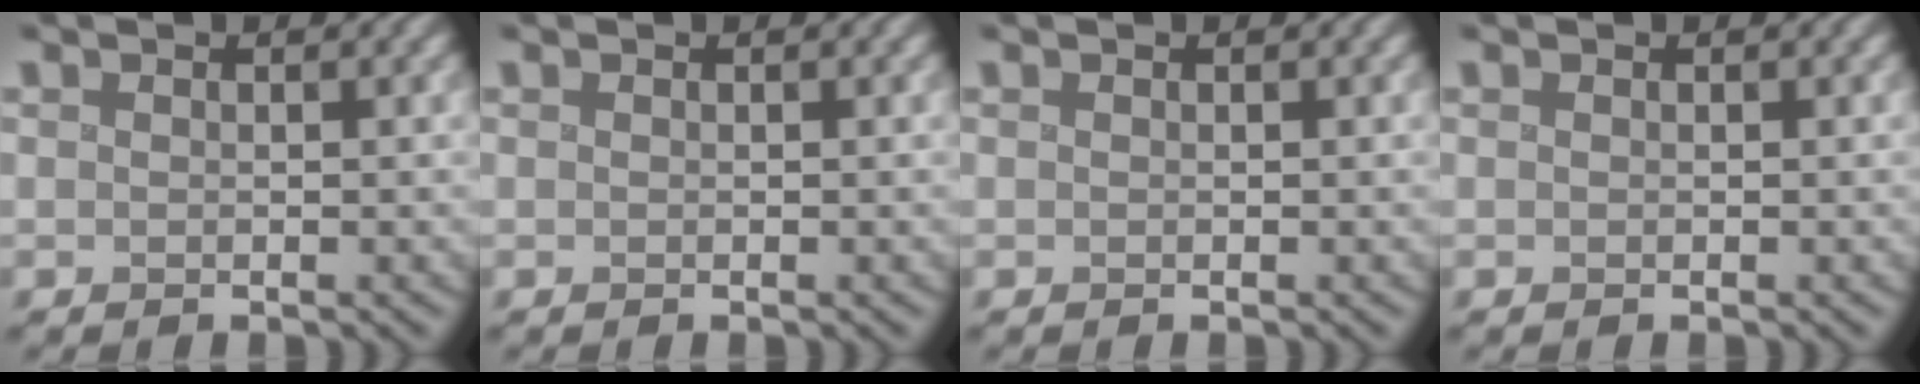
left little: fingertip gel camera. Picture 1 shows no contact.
{"total": 0.0}
{"total": 0.0}
{"total": 0.0}